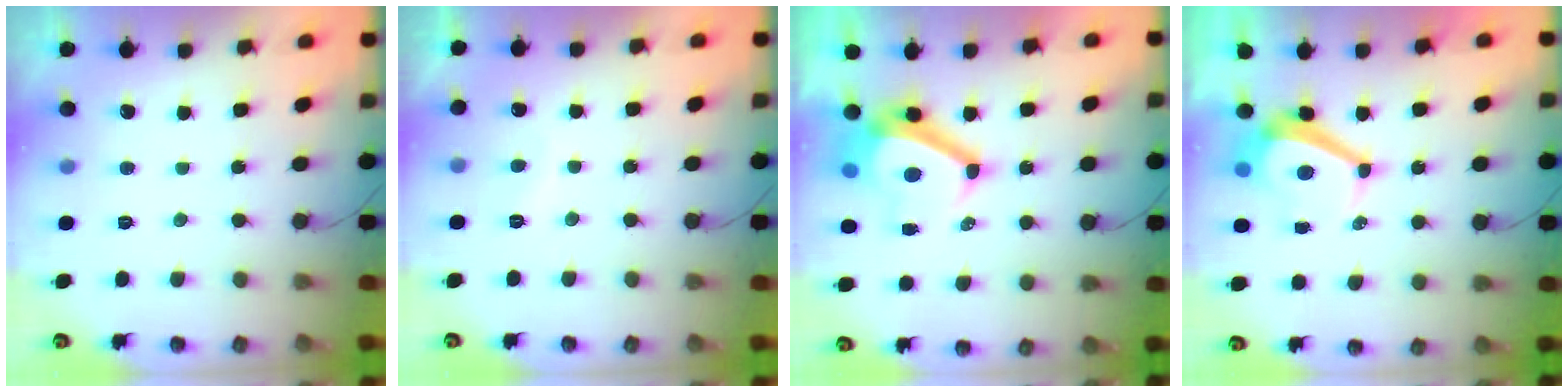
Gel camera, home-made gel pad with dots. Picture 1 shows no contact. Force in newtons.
{"total": 1.3, "press": 1.1, "slide": 0.7}
{"total": 10.1, "press": 9.6, "slide": 3.2}
{"total": 4.9, "press": 4.9, "slide": 0.2}